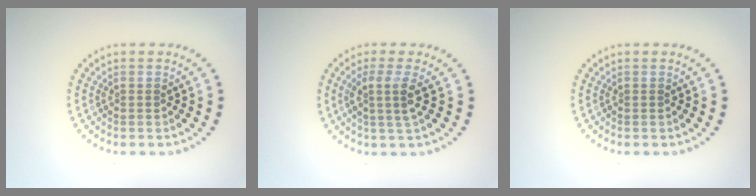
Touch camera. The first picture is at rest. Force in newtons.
{"total": 2.5, "press": 1.9, "slide": 1.5}
{"total": 0.0}